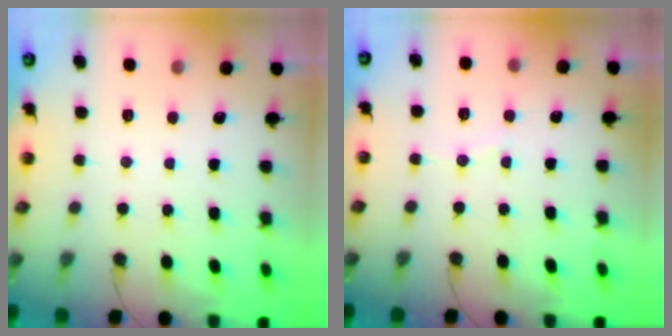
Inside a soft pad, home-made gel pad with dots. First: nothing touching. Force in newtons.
{"total": 4.0, "press": 4.0, "slide": 0.4}